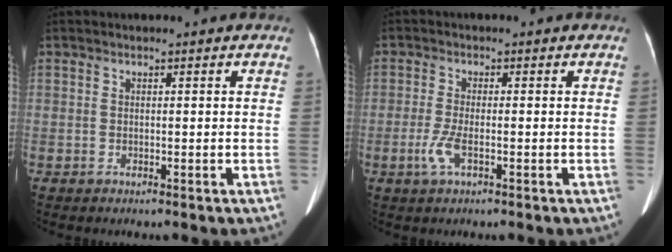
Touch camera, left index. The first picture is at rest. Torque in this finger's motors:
{"motor_torque": [0.10, -0.02, 0.05, 0.03]}